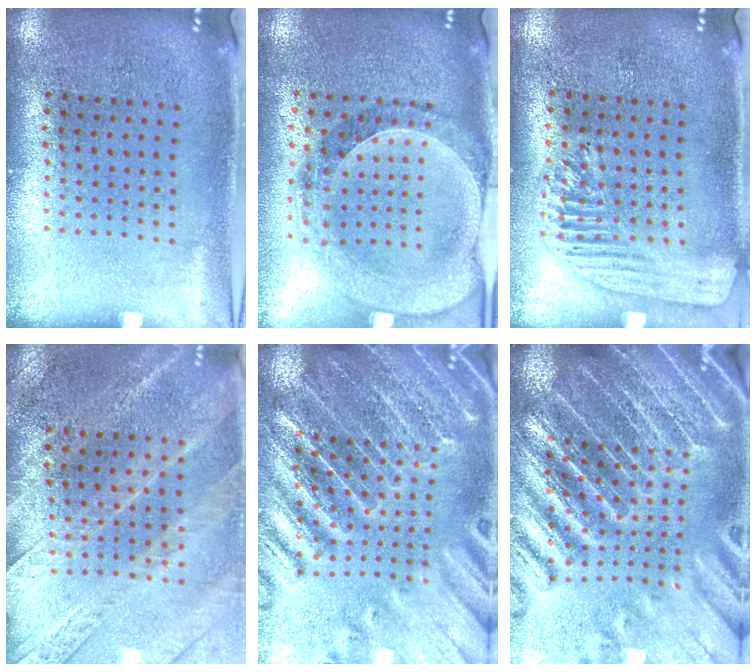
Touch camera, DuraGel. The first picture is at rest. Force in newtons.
{"total": 1.5, "press": 1.4, "slide": 0.3}
{"total": 1.7, "press": 1.5, "slide": 0.7}
{"total": 2.8, "press": 2.7, "slide": 0.6}
{"total": 3.7, "press": 3.5, "slide": 1.0}
{"total": 4.4, "press": 4.0, "slide": 1.7}